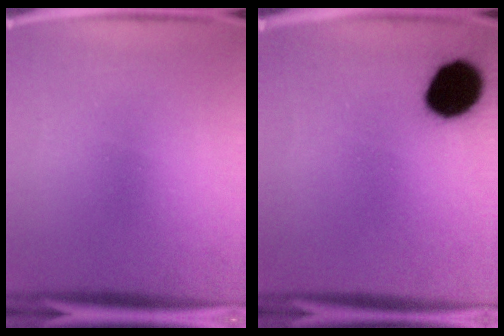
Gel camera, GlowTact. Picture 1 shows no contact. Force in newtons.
{"total": 13.2}